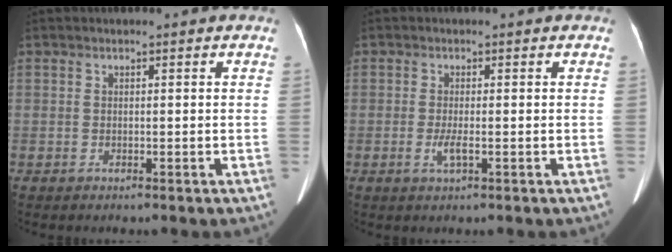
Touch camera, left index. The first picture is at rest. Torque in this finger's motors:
{"motor_torque": [0.44, 0.24, 0.19, 0.03]}